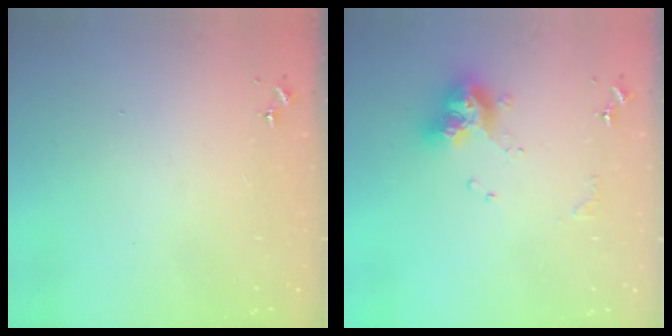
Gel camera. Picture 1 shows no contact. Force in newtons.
{"total": 13.4, "press": 13.3, "slide": 1.4}